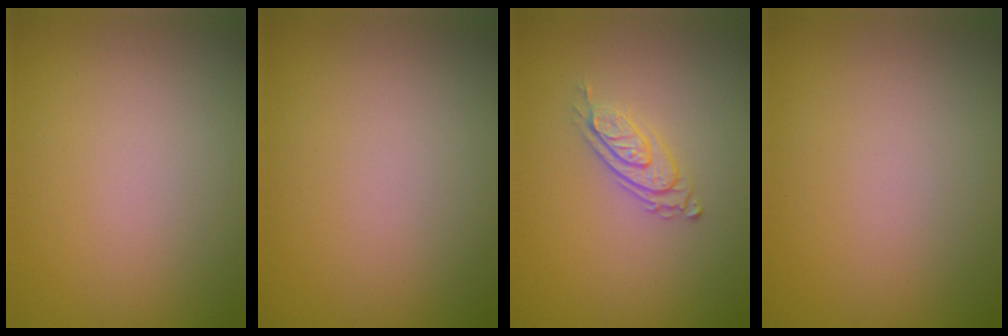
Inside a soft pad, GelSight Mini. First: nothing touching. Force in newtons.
{"total": 0.0}
{"total": 2.8, "press": 2.0, "slide": 2.0}
{"total": 0.0}